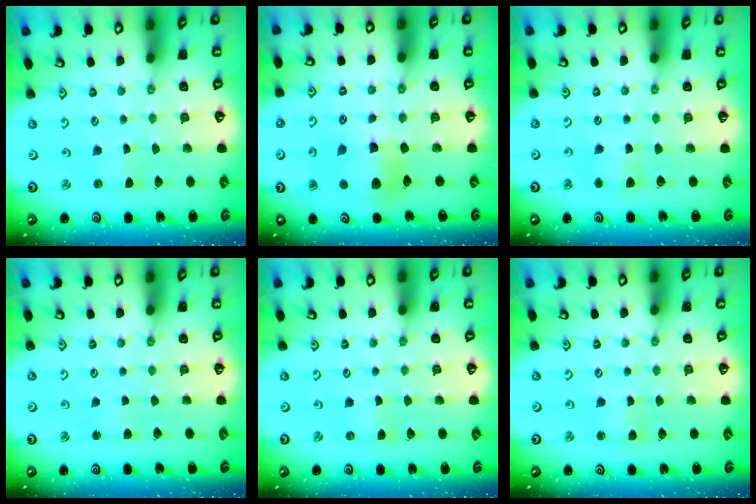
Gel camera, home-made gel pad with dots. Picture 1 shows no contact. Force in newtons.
{"total": 9.2, "press": 9.1, "slide": 1.2}
{"total": 3.9, "press": 3.9, "slide": 0.5}
{"total": 2.3, "press": 2.3, "slide": 0.2}
{"total": 0.0}
{"total": 2.0, "press": 2.0, "slide": 0.3}